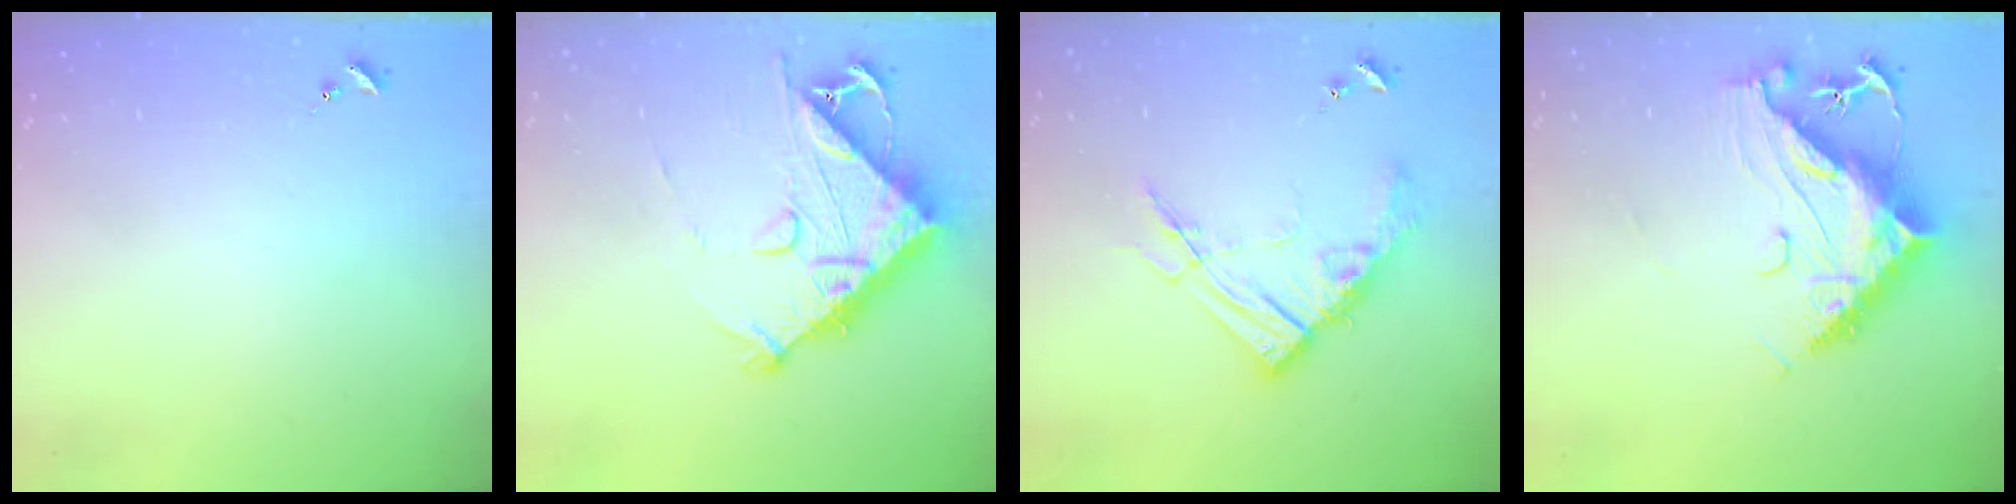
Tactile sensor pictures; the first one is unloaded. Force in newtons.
{"total": 13.1, "press": 13.0, "slide": 1.0}
{"total": 14.1, "press": 14.0, "slide": 1.5}
{"total": 14.6, "press": 14.5, "slide": 1.5}